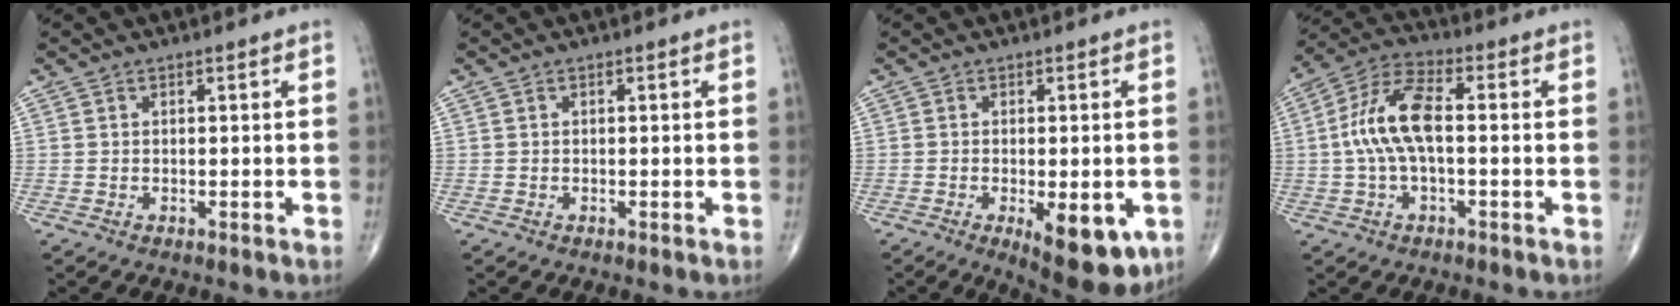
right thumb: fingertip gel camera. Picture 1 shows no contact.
{"total": 0.0}
{"total": 11.4, "force": [-4.1, 4.6, 9.6], "torque": [-0.114, -0.011, -0.048]}
{"total": 11.0, "force": [-0.2, 4.8, 10.0], "torque": [-0.216, 0.035, -0.008]}